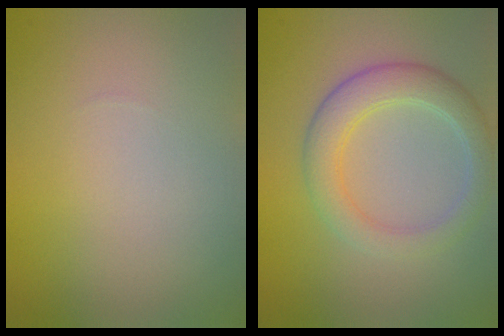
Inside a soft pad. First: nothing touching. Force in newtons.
{"total": 3.9, "press": 3.9, "slide": 0.1}